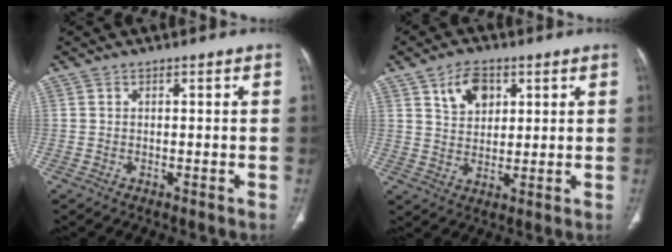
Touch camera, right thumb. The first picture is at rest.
{"total": 7.0, "force": [3.4, 4.6, 4.1], "torque": [-0.048, -0.016, 0.062]}